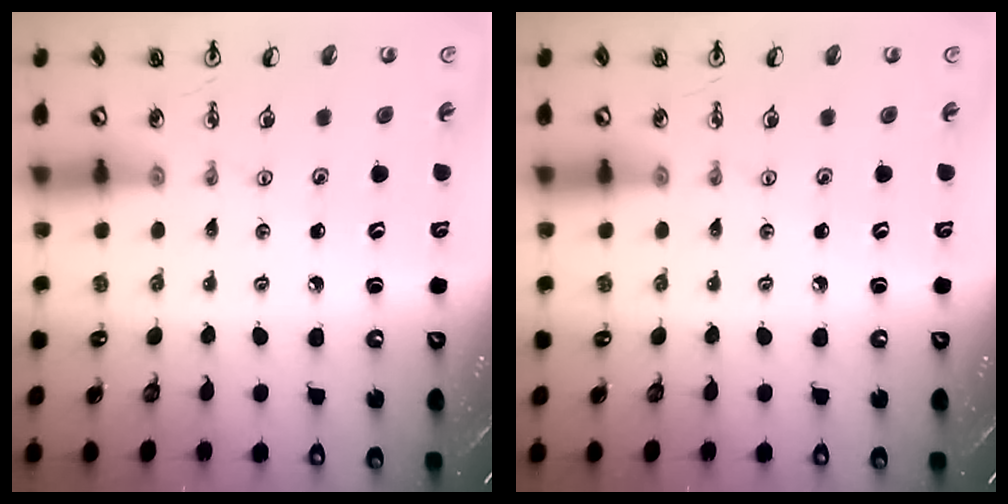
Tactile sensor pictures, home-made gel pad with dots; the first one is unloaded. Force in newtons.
{"total": 0.0}